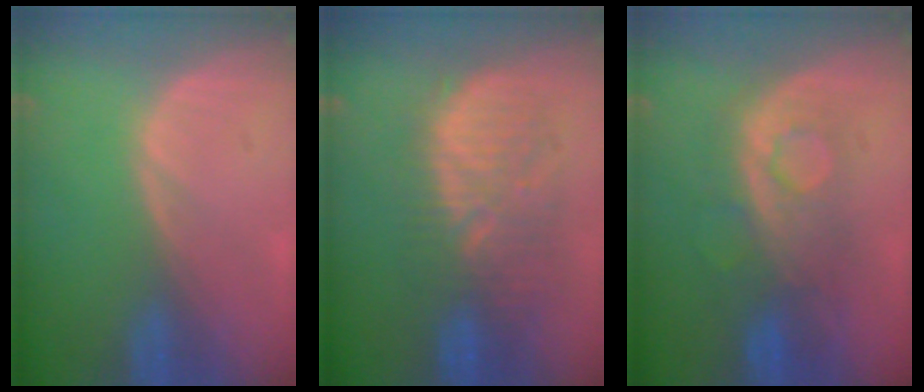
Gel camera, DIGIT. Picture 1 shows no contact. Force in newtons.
{"total": 9.9, "press": 9.8, "slide": 1.5}
{"total": 7.8, "press": 7.8, "slide": 0.6}